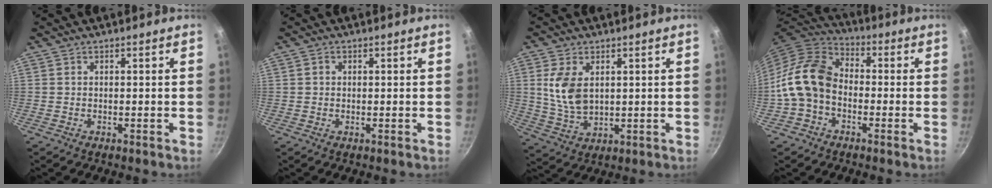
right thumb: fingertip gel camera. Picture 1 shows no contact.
{"total": 1.2, "force": [0.3, 1.0, 0.5], "torque": [-0.006, 0.002, 0.002]}
{"total": 9.1, "force": [2.2, 5.6, 6.8], "torque": [-0.131, -0.021, 0.051]}
{"total": 12.8, "force": [-2.2, 9.7, 8.2], "torque": [-0.127, 0.037, -0.061]}